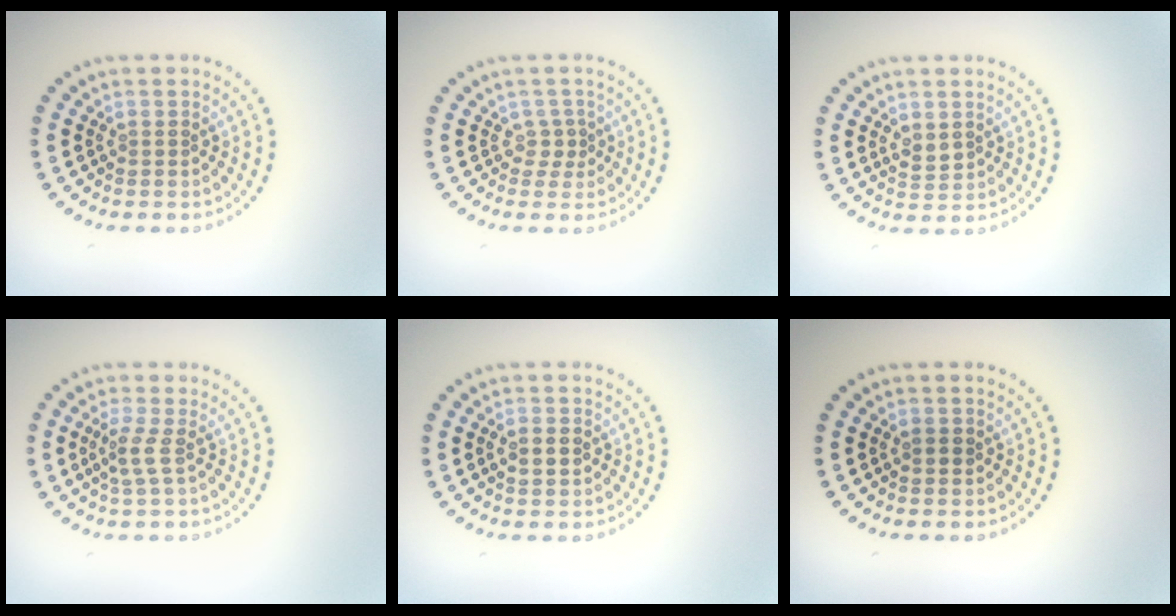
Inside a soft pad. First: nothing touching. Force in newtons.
{"total": 1.2, "press": 1.0, "slide": 0.8}
{"total": 1.5, "press": 1.4, "slide": 0.3}
{"total": 1.8, "press": 1.4, "slide": 1.2}
{"total": 1.6, "press": 1.6, "slide": 0.0}
{"total": 0.7, "press": 0.7, "slide": 0.0}